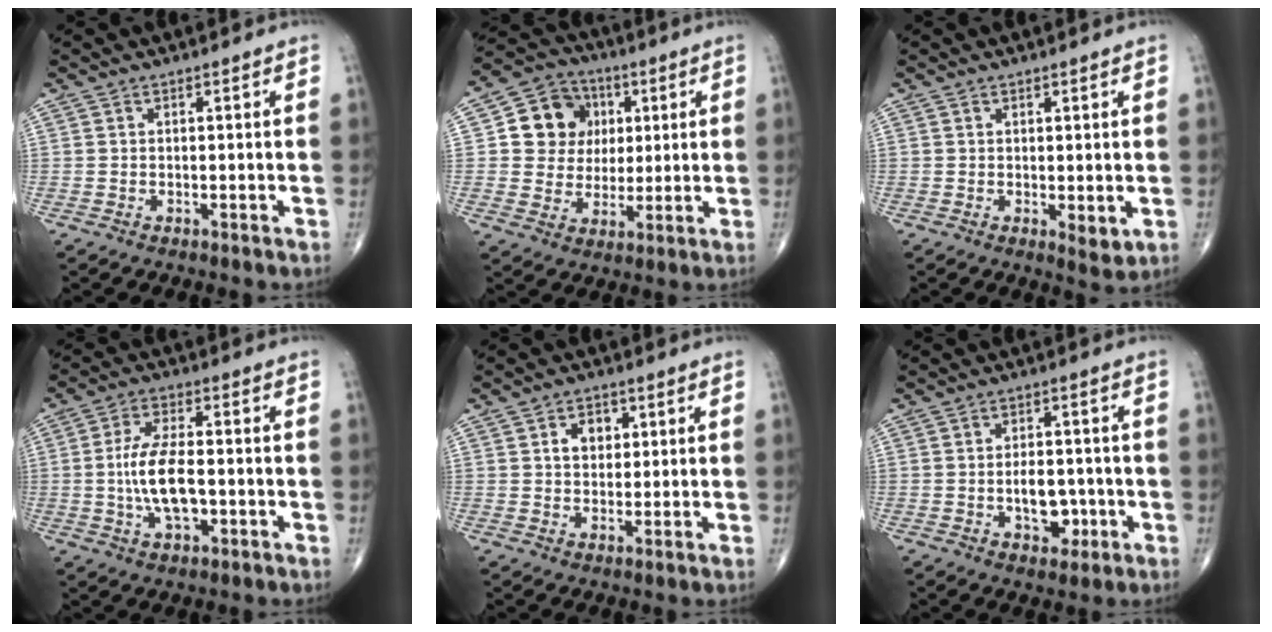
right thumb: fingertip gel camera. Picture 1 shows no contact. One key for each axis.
{"total": 12.0, "fx": 2.7, "fy": 10.8, "fz": 4.5, "tx": -0.032, "ty": 0.002, "tz": 0.046}
{"total": 2.8, "fx": 0.0, "fy": 1.2, "fz": 2.6, "tx": -0.035, "ty": -0.011, "tz": 0.004}
{"total": 10.0, "fx": -1.3, "fy": 4.6, "fz": 8.8, "tx": -0.172, "ty": 0.009, "tz": -0.025}
{"total": 4.6, "fx": 1.3, "fy": 3.5, "fz": 2.8, "tx": -0.022, "ty": -0.001, "tz": 0.019}
{"total": 6.6, "fx": -1.6, "fy": 4.2, "fz": 4.8, "tx": -0.048, "ty": 0.013, "tz": -0.019}